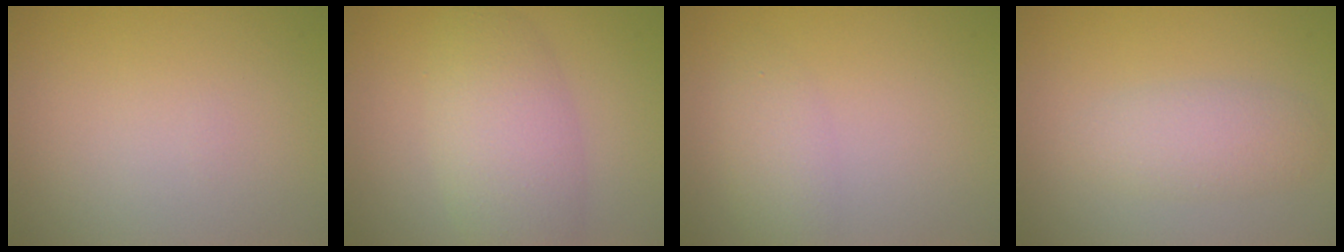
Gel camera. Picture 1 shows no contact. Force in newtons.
{"total": 5.3, "press": 5.3, "slide": 0.2}
{"total": 2.3, "press": 2.3, "slide": 0.1}
{"total": 2.9, "press": 2.9, "slide": 0.2}